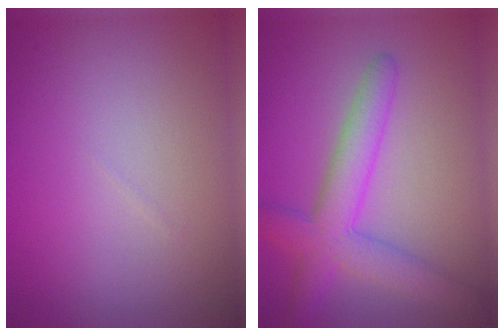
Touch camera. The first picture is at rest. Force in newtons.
{"total": 5.2, "press": 5.2, "slide": 0.1}